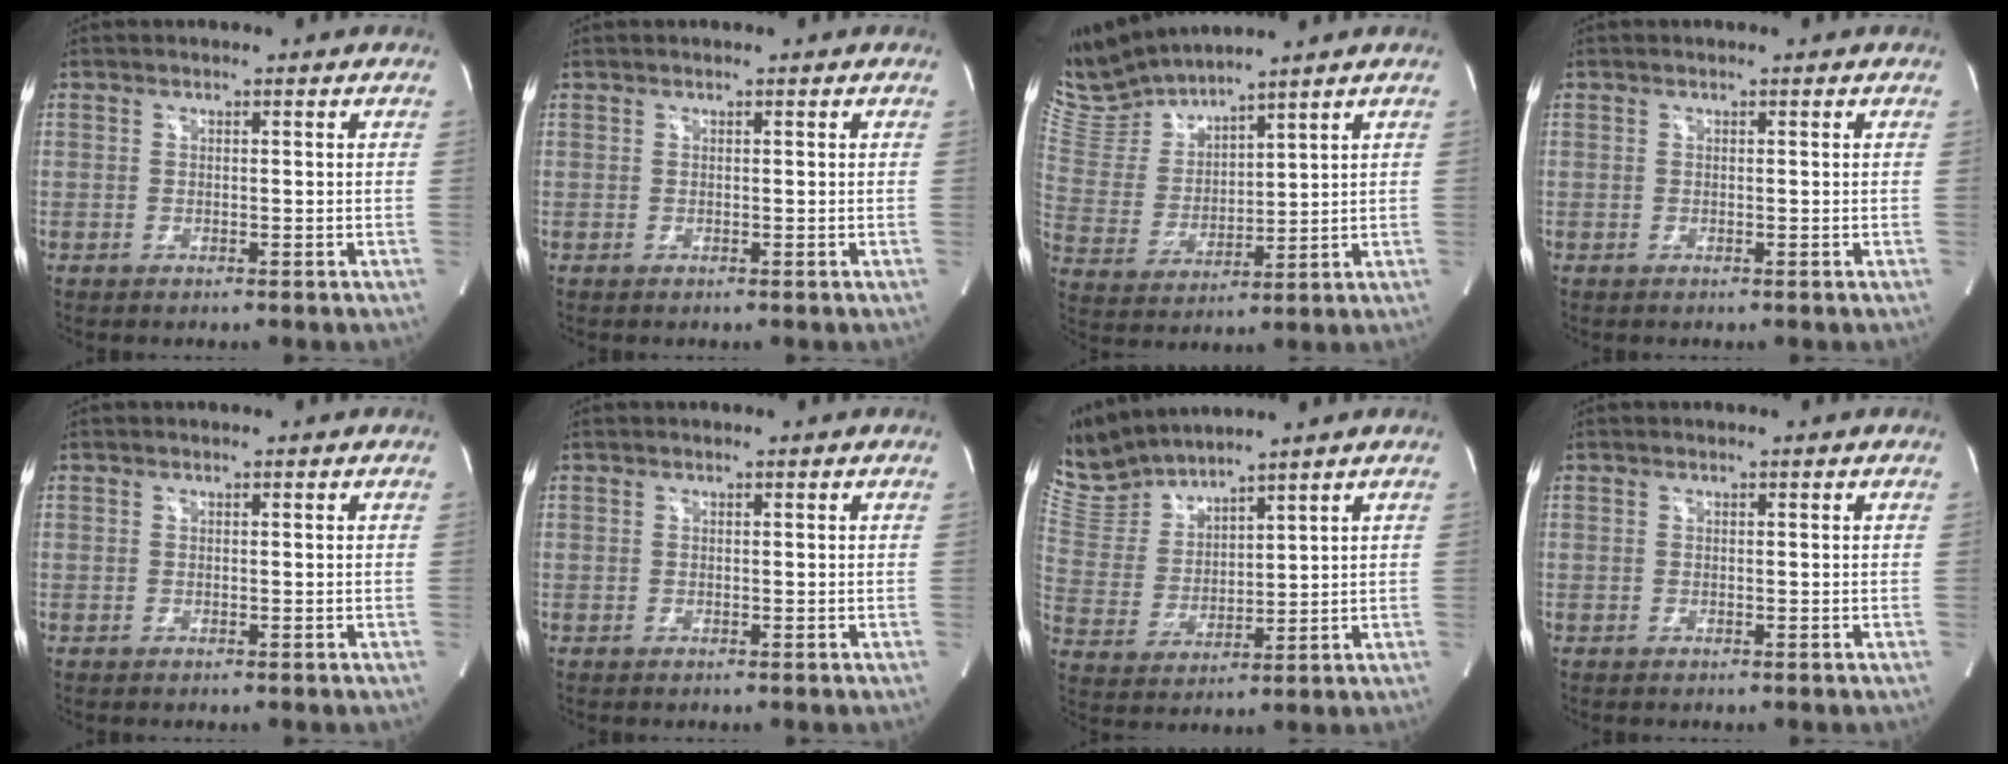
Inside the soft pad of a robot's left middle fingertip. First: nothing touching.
{"total": 0.0}
{"total": 9.8, "force": [9.7, 0.0, 1.5], "torque": [-0.059, 0.009, 0.216]}
{"total": 0.0}
{"total": 0.0}
{"total": 0.0}
{"total": 8.7, "force": [8.6, 0.6, 1.2], "torque": [-0.053, 0.015, 0.194]}
{"total": 0.0}